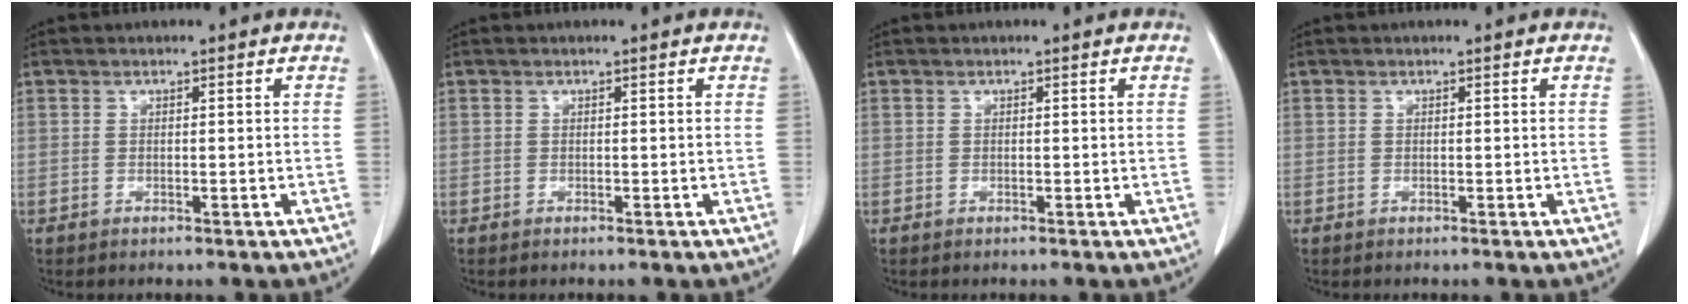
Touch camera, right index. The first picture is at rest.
{"total": 0.0}
{"total": 0.0}
{"total": 0.0}